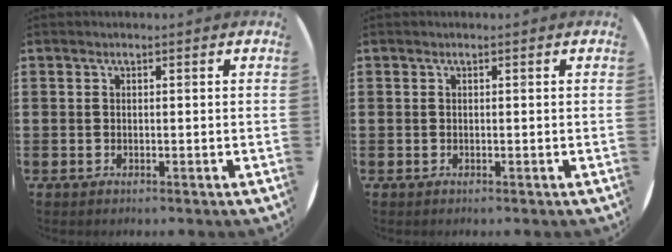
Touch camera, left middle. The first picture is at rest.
{"total": 0.0}